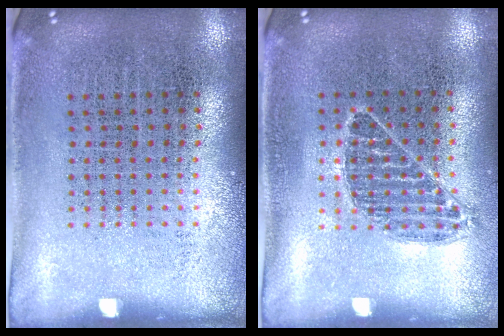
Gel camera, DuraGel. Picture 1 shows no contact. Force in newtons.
{"total": 0.7, "press": 0.7, "slide": 0.3}